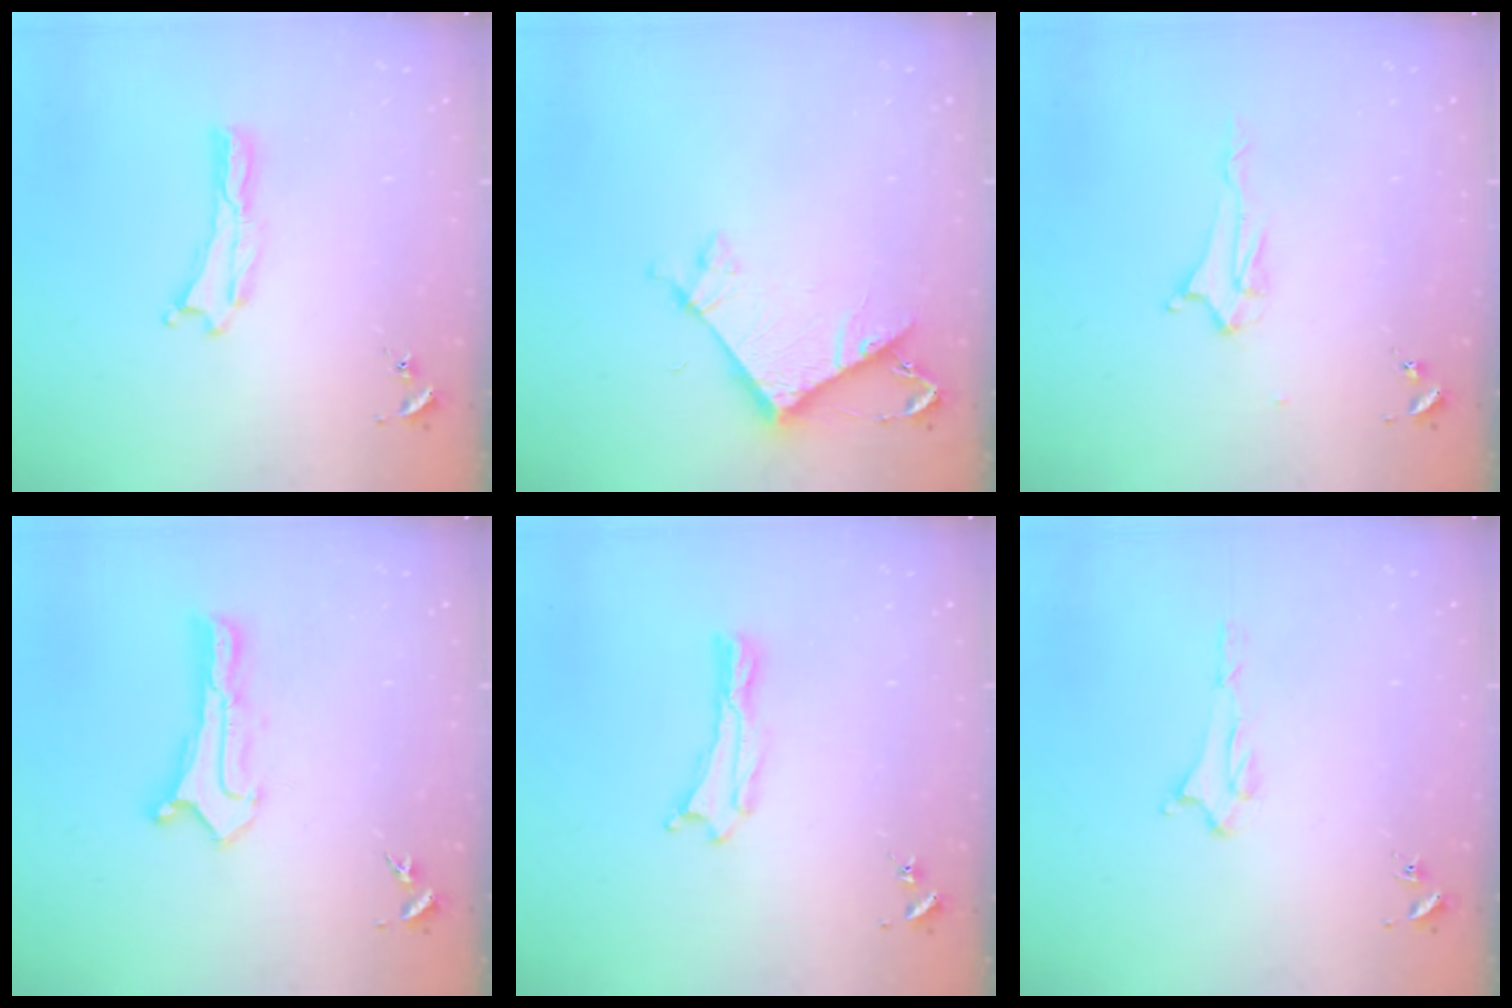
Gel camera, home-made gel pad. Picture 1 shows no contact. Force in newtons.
{"total": 7.2, "press": 7.2, "slide": 0.4}
{"total": 2.2, "press": 2.2, "slide": 0.3}
{"total": 0.8, "press": 0.8, "slide": 0.0}
{"total": 0.0}
{"total": 1.5, "press": 1.5, "slide": 0.2}